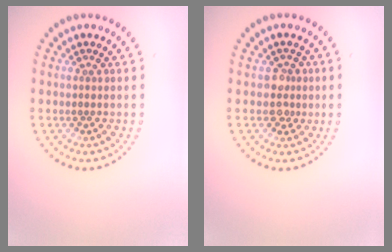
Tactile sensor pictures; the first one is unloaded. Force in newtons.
{"total": 1.8, "press": 1.5, "slide": 1.0}